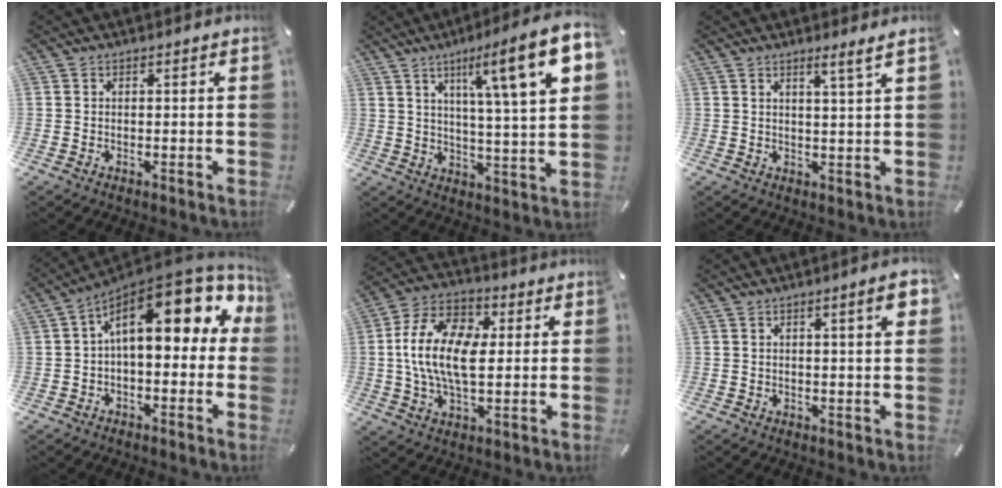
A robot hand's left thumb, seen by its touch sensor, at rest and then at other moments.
{"total": 16.4, "force": [7.5, 2.4, 14.4], "torque": [-0.222, -0.045, 0.100]}
{"total": 3.6, "force": [2.4, -0.5, 2.7], "torque": [-0.047, -0.011, 0.039]}
{"total": 17.8, "force": [6.4, 8.5, 14.3], "torque": [-0.224, -0.044, 0.109]}
{"total": 15.4, "force": [0.9, 9.4, 12.1], "torque": [-0.251, 0.011, 0.015]}
{"total": 5.0, "force": [1.7, 0.9, 4.7], "torque": [-0.073, -0.002, 0.024]}